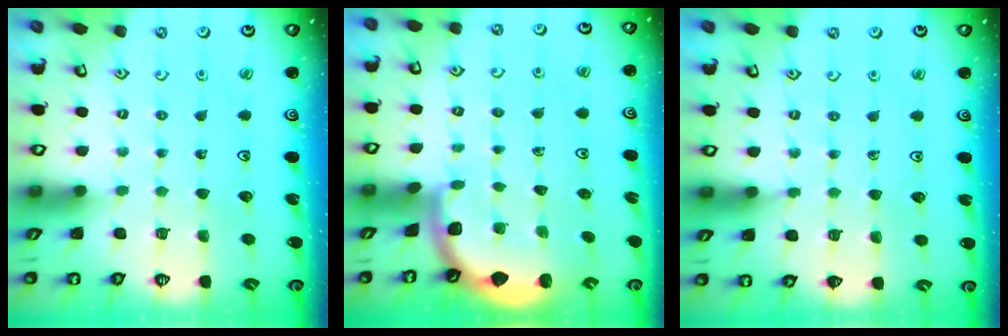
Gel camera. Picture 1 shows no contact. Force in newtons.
{"total": 1.8, "press": 1.8, "slide": 0.1}
{"total": 3.7, "press": 3.7, "slide": 0.5}